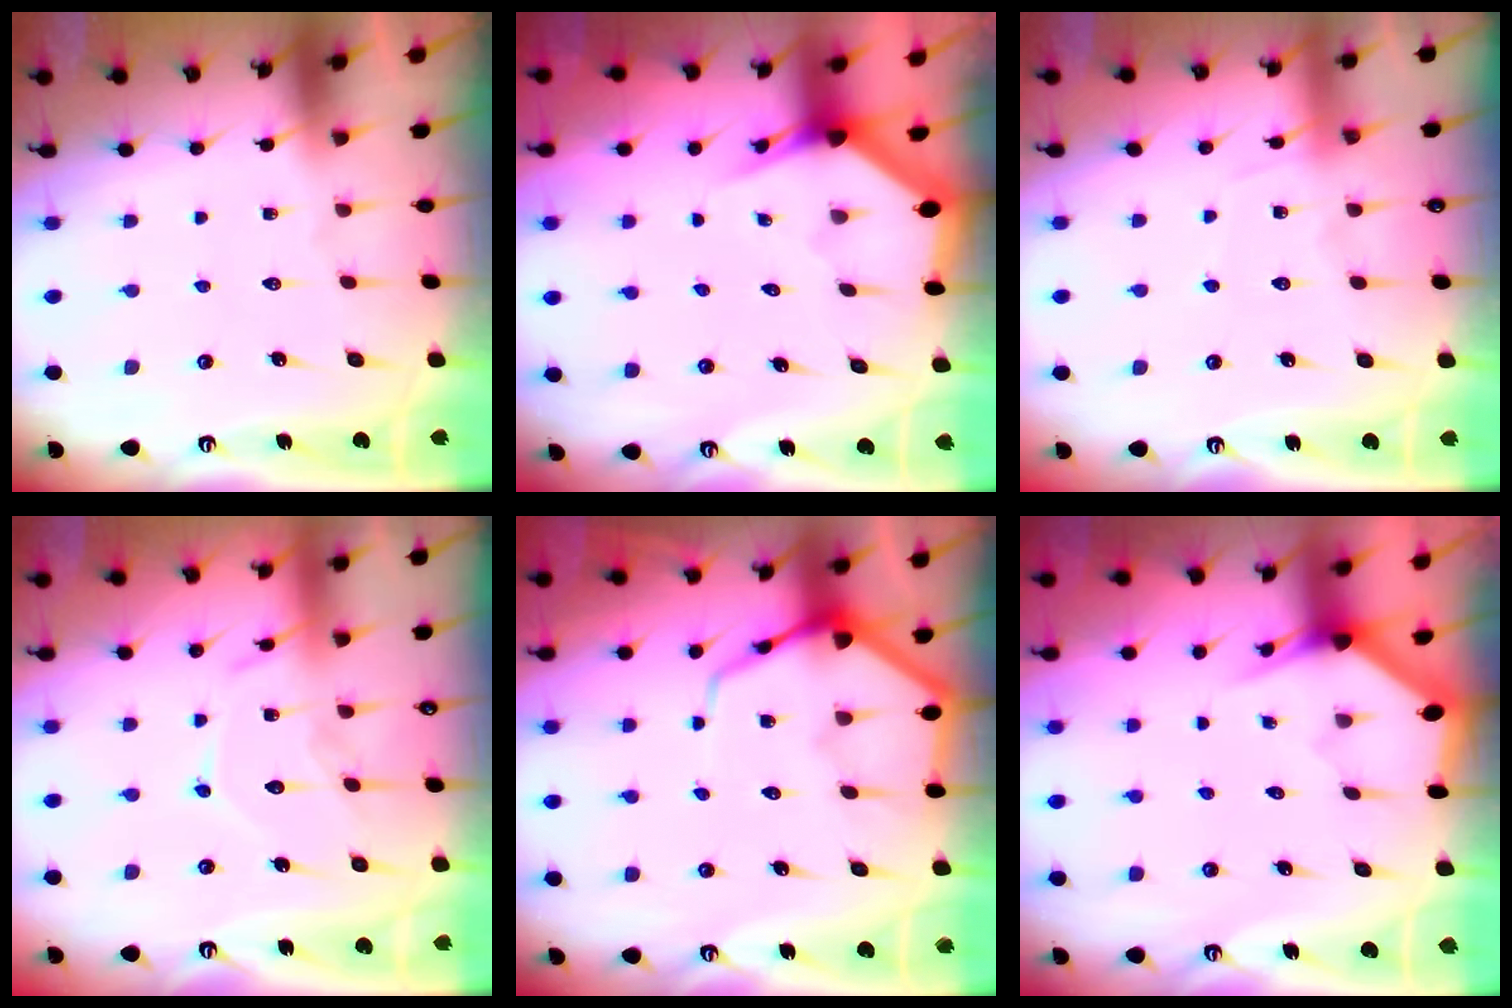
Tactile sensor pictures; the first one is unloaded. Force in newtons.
{"total": 3.2, "press": 3.2, "slide": 0.0}
{"total": 5.9, "press": 5.9, "slide": 0.7}
{"total": 10.3, "press": 10.3, "slide": 0.3}
{"total": 7.8, "press": 7.7, "slide": 1.0}
{"total": 3.2, "press": 3.2, "slide": 0.2}